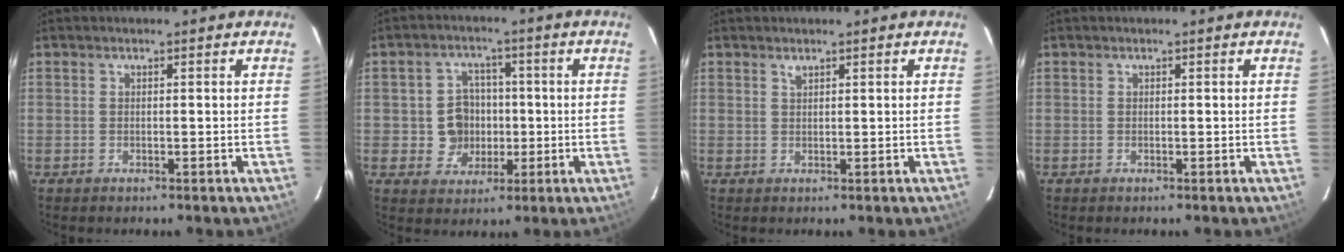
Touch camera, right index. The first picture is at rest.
{"total": 6.9, "force": [-0.7, 6.6, 1.8], "torque": [-0.043, 0.014, -0.005]}
{"total": 0.7, "force": [0.6, 0.2, 0.4], "torque": [-0.006, 0.001, 0.012]}
{"total": 0.0}